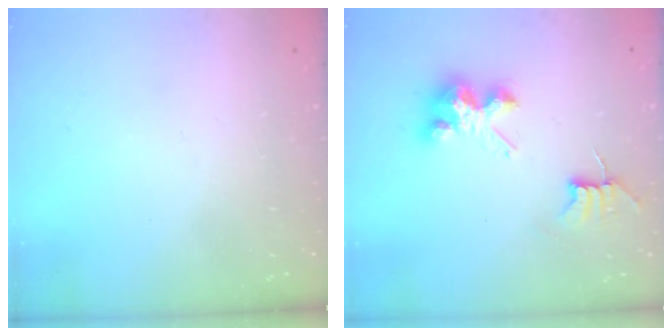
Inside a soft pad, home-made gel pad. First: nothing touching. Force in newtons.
{"total": 8.3, "press": 8.3, "slide": 0.9}